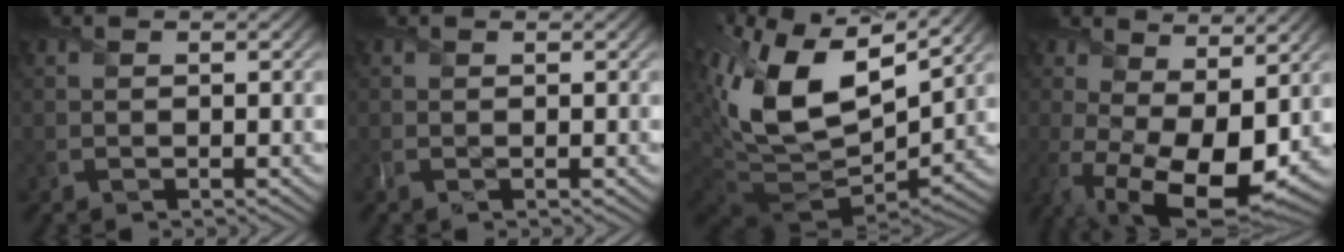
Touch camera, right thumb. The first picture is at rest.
{"total": 0.0}
{"total": 17.2, "force": [3.7, 9.6, 13.9], "torque": [-0.308, 0.001, 0.069]}
{"total": 14.4, "force": [-0.9, 7.9, 12.0], "torque": [-0.222, -0.050, 0.020]}